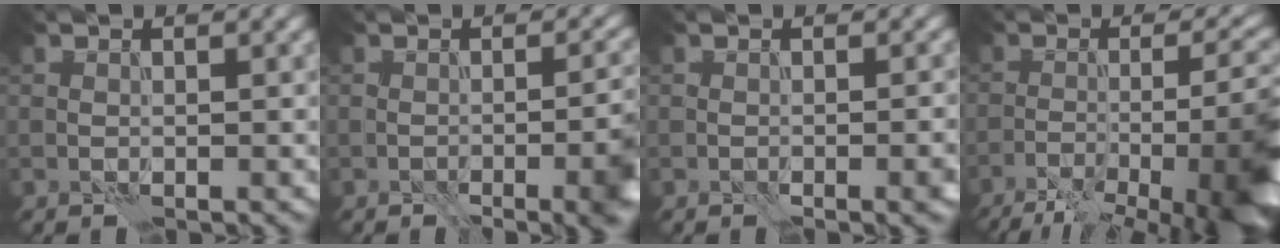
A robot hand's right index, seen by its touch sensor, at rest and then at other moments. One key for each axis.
{"total": 6.1, "fx": -2.6, "fy": 1.7, "fz": 5.2, "tx": -0.055, "ty": -0.002, "tz": -0.032}
{"total": 2.1, "fx": -1.0, "fy": 0.3, "fz": 1.8, "tx": -0.024, "ty": -0.002, "tz": -0.015}
{"total": 14.9, "fx": -8.6, "fy": 4.3, "fz": 11.4, "tx": -0.132, "ty": -0.005, "tz": -0.114}